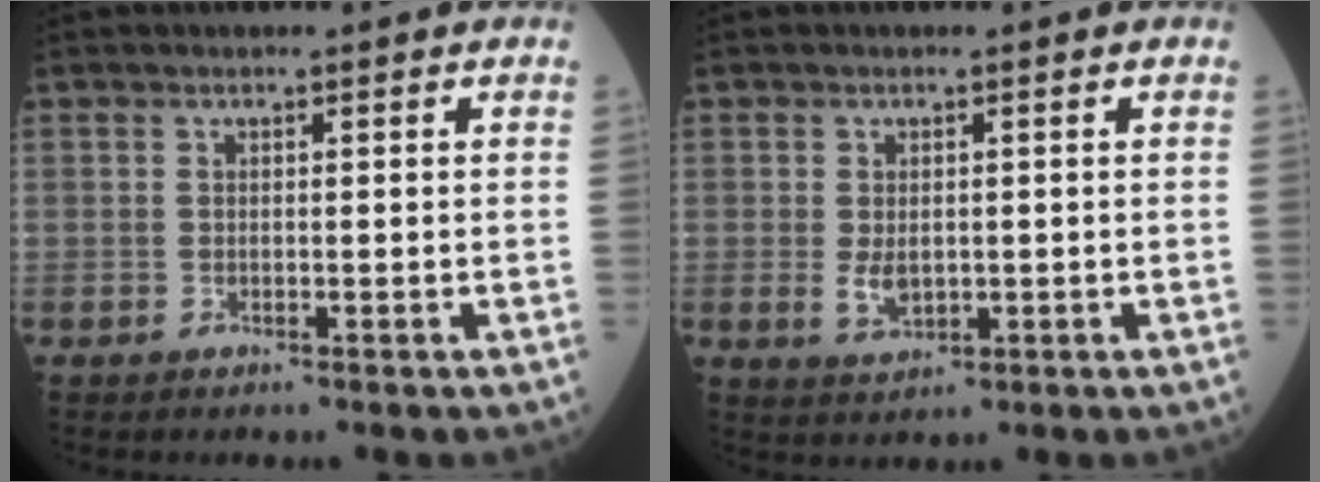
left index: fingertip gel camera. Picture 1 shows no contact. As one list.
[{"total": 3.1, "force": [-0.2, 1.9, 2.5], "torque": [-0.051, -0.007, 0.004]}]